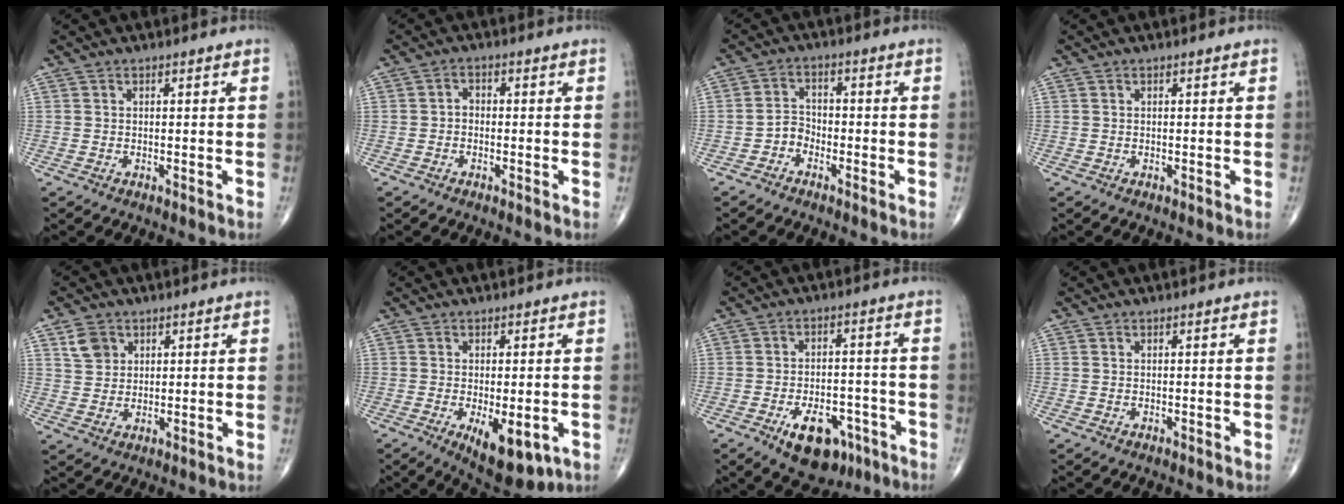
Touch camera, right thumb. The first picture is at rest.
{"total": 1.7, "force": [-0.5, 1.3, 0.9], "torque": [-0.002, 0.007, -0.018]}
{"total": 3.3, "force": [-2.0, 2.4, 0.9], "torque": [0.001, 0.020, -0.048]}
{"total": 0.0}
{"total": 4.8, "force": [2.3, 3.8, 1.9], "torque": [-0.020, -0.008, 0.046]}
{"total": 9.5, "force": [-3.2, 4.2, 7.9], "torque": [-0.103, -0.013, -0.037]}
{"total": 10.8, "force": [-5.7, 6.1, 6.9], "torque": [-0.079, 0.028, -0.078]}
{"total": 0.0}